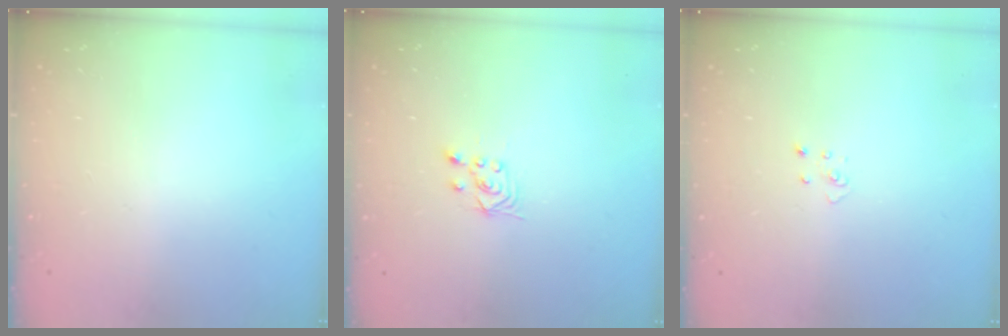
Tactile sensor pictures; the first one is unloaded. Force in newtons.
{"total": 2.5, "press": 2.2, "slide": 1.2}
{"total": 3.4, "press": 3.4, "slide": 0.1}